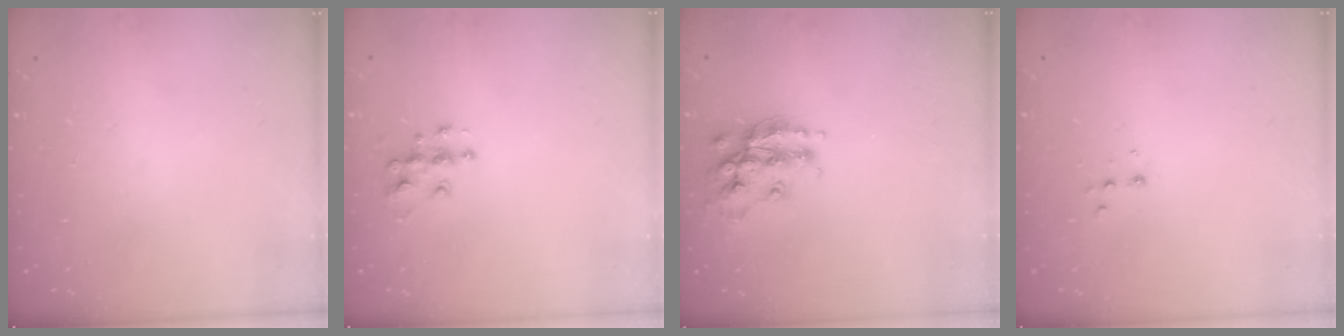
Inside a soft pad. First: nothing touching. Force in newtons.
{"total": 7.0, "press": 6.9, "slide": 0.3}
{"total": 15.1, "press": 15.0, "slide": 1.0}
{"total": 4.1, "press": 4.0, "slide": 0.8}